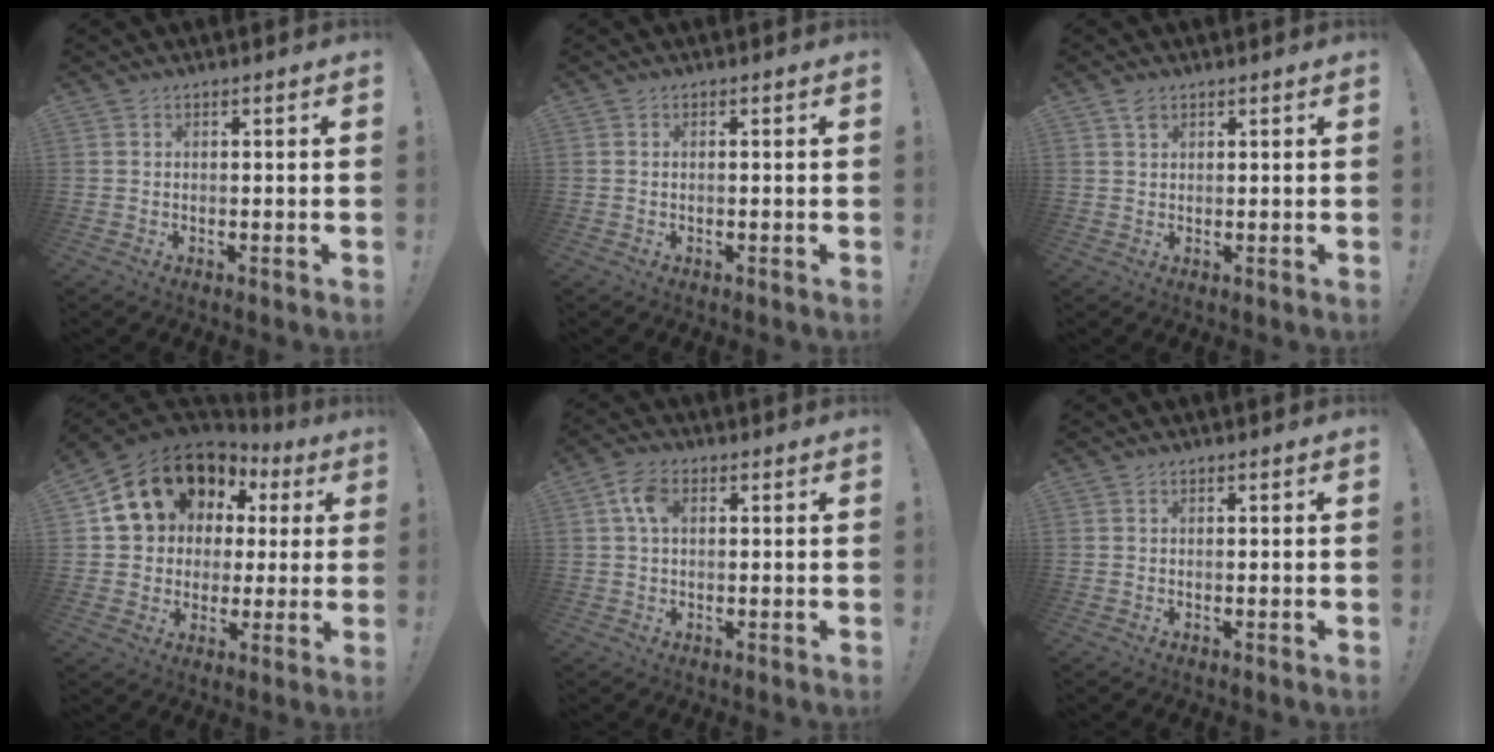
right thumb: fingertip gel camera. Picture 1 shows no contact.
{"total": 0.0}
{"total": 2.2, "force": [1.5, 1.1, 1.2], "torque": [-0.011, -0.005, 0.026]}
{"total": 16.0, "force": [7.0, 12.6, 7.1], "torque": [-0.113, -0.033, 0.150]}
{"total": 6.1, "force": [1.6, 3.6, 4.7], "torque": [-0.092, 0.007, 0.028]}
{"total": 0.0}